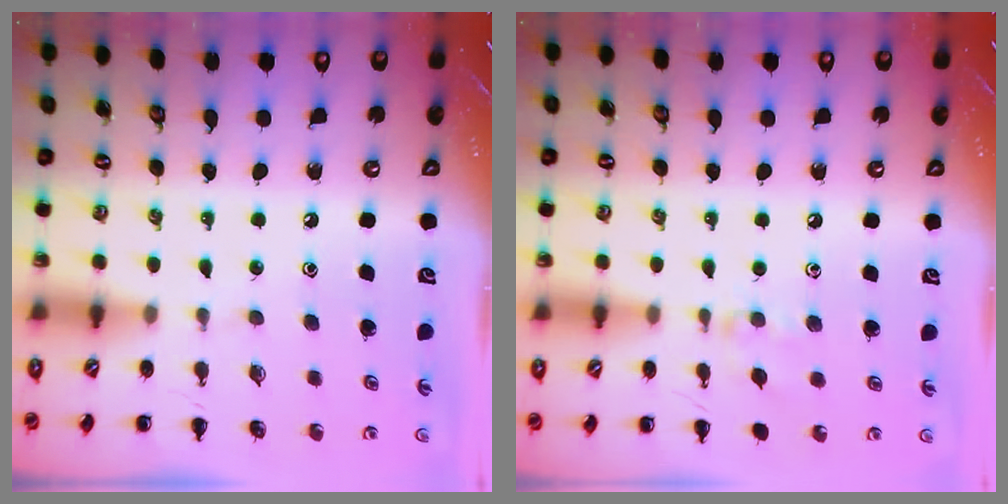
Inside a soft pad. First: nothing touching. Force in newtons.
{"total": 6.3, "press": 6.0, "slide": 1.8}